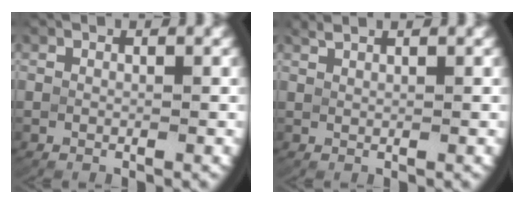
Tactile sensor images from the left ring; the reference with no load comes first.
{"total": 0.9, "force": [0.8, 0.0, 0.4], "torque": [-0.012, 0.004, 0.018]}